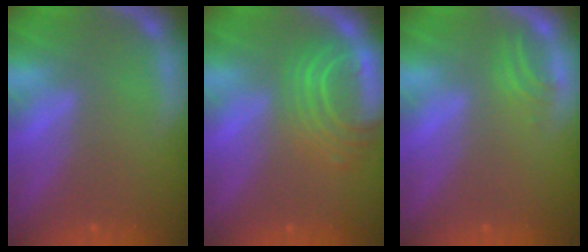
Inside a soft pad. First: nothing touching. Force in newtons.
{"total": 6.6}
{"total": 1.5}